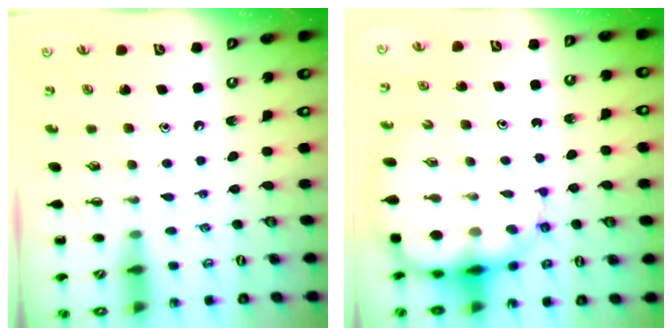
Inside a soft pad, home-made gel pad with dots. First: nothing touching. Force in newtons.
{"total": 12.1, "press": 11.7, "slide": 3.3}